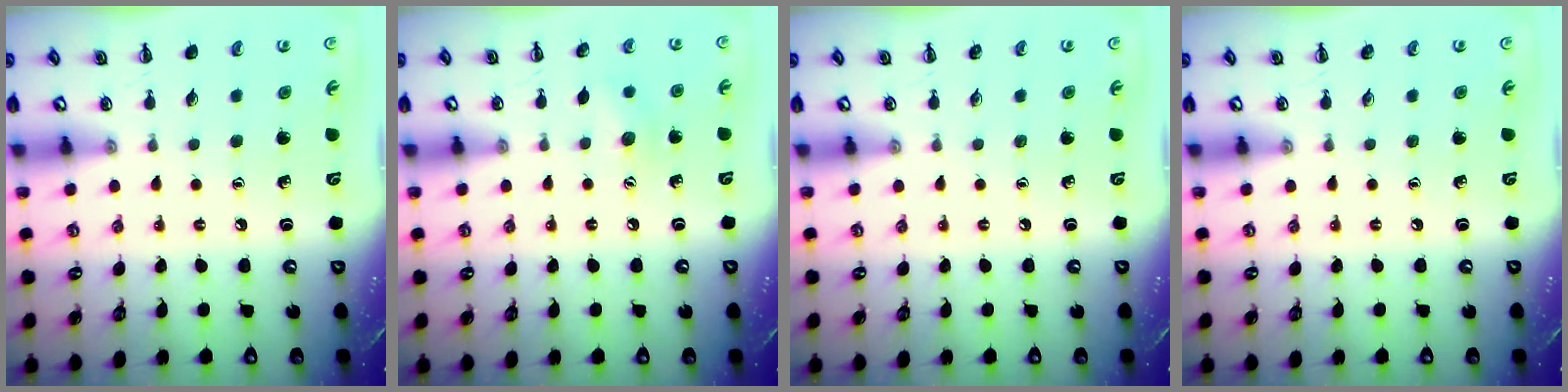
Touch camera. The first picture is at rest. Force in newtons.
{"total": 6.6, "press": 6.5, "slide": 1.1}
{"total": 0.0}
{"total": 0.0}